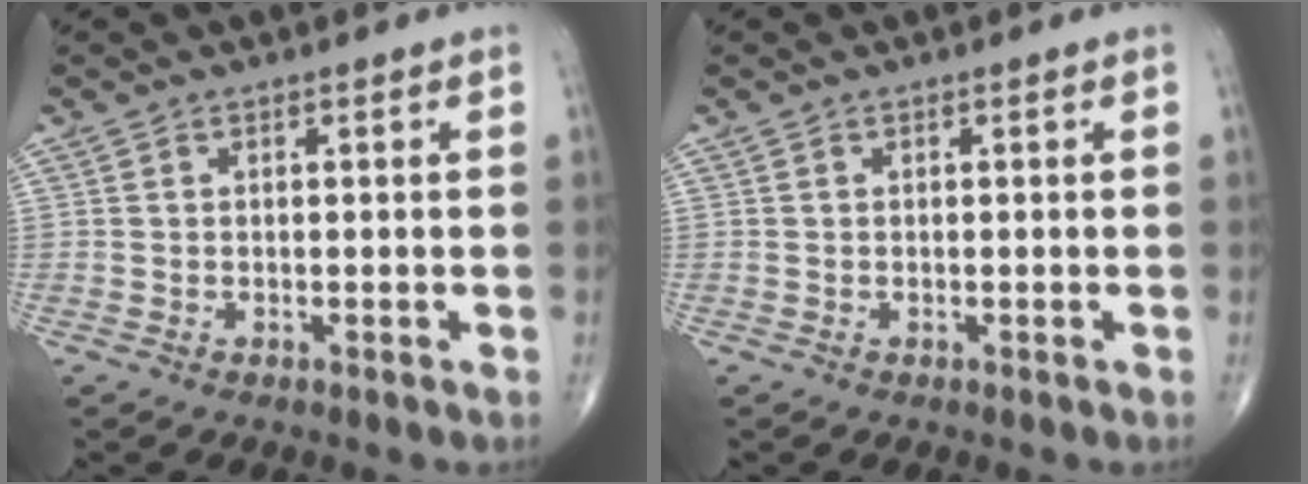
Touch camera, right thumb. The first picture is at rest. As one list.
[{"total": 0.0}]